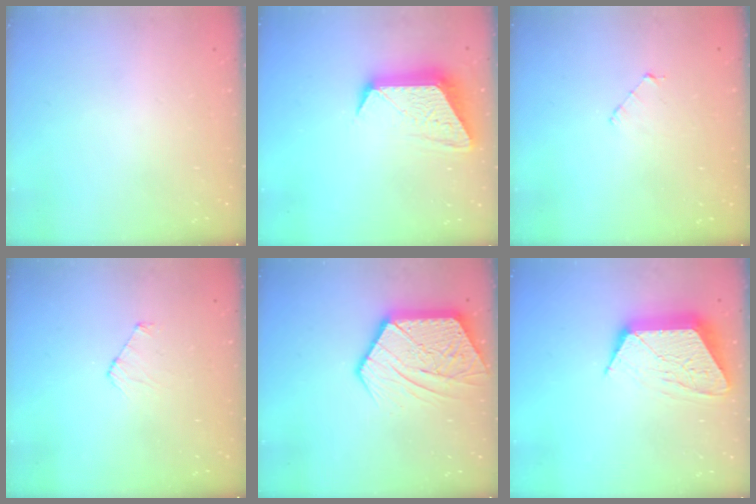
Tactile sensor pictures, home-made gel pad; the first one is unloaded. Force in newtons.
{"total": 12.3, "press": 12.3, "slide": 1.1}
{"total": 3.3, "press": 3.3, "slide": 0.3}
{"total": 4.3, "press": 4.3, "slide": 0.4}
{"total": 18.1, "press": 18.1, "slide": 1.5}
{"total": 12.6, "press": 12.6, "slide": 0.8}